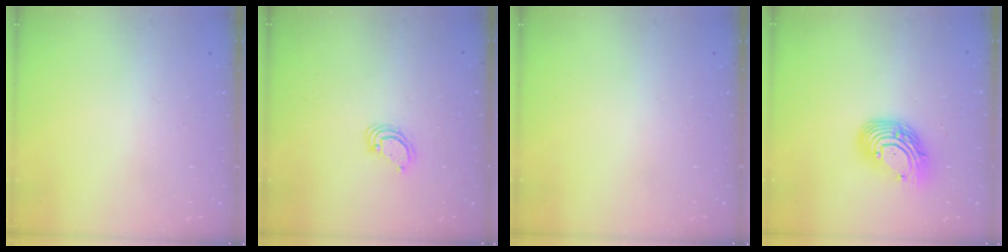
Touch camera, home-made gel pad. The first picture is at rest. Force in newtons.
{"total": 3.8, "press": 3.8, "slide": 0.2}
{"total": 0.0}
{"total": 12.8, "press": 12.8, "slide": 1.2}